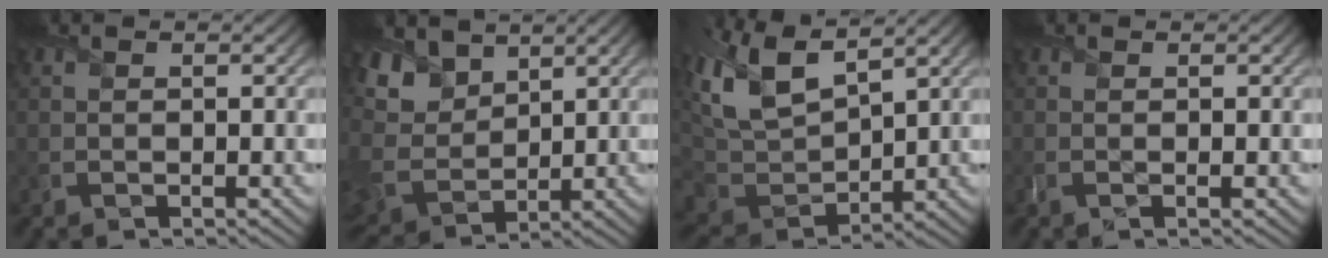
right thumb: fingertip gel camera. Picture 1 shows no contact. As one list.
[{"total": 8.7, "force": [5.6, 5.2, 4.2], "torque": [-0.135, 0.011, 0.099]}, {"total": 12.7, "force": [7.1, 6.0, 8.7], "torque": [-0.230, 0.018, 0.139]}, {"total": 0.7, "force": [-0.1, 0.0, 0.7], "torque": [-0.017, -0.002, -0.002]}]